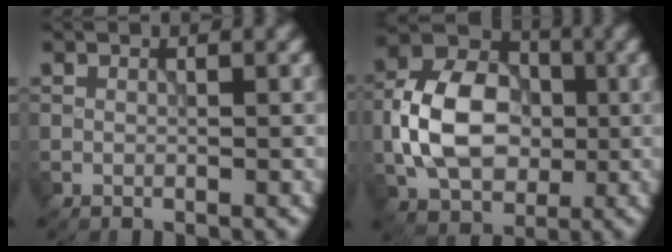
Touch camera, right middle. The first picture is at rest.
{"total": 8.7, "force": [-0.9, 6.3, 5.9], "torque": [-0.120, 0.013, -0.029]}